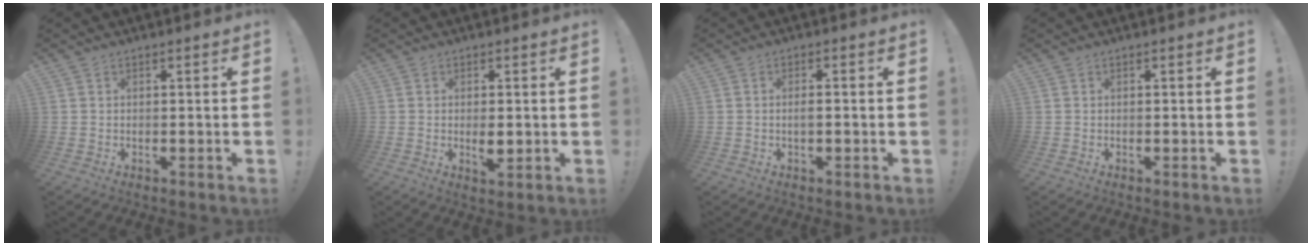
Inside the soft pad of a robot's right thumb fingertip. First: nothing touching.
{"total": 3.5, "force": [0.0, 1.4, 3.2], "torque": [-0.042, -0.002, 0.000]}
{"total": 1.8, "force": [-0.6, 0.3, 1.7], "torque": [-0.033, 0.004, -0.011]}
{"total": 0.0}